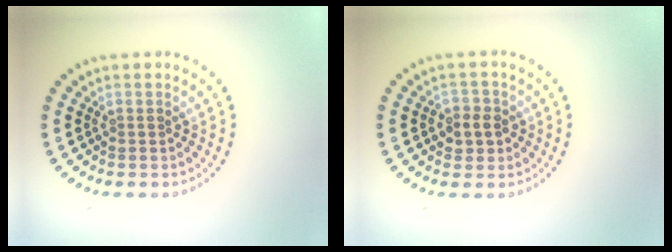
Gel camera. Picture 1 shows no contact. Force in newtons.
{"total": 2.3, "press": 2.2, "slide": 0.7}